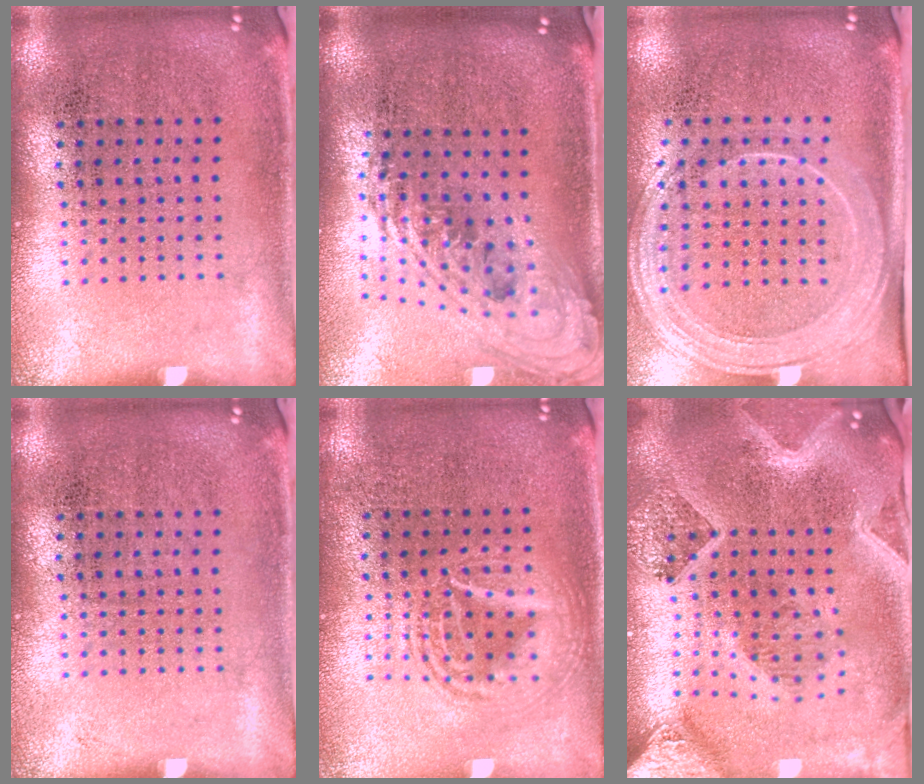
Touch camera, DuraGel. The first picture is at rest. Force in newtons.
{"total": 2.4, "press": 1.7, "slide": 1.7}
{"total": 2.2, "press": 1.8, "slide": 1.2}
{"total": 0.0}
{"total": 2.9, "press": 2.9, "slide": 0.4}
{"total": 4.0, "press": 3.2, "slide": 2.5}